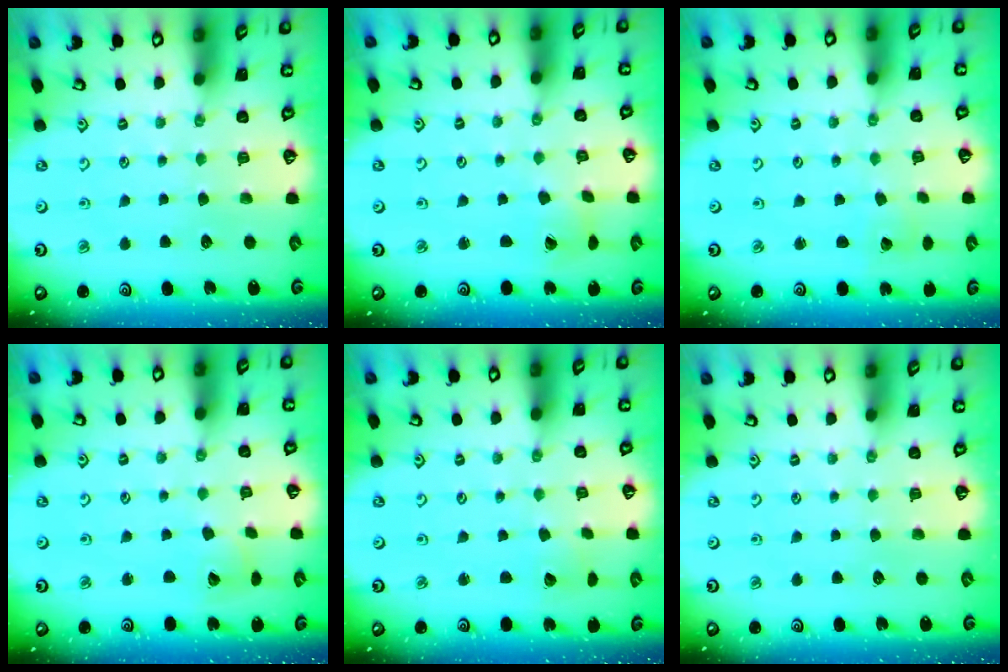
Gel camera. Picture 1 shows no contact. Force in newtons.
{"total": 1.8, "press": 1.8, "slide": 0.2}
{"total": 1.6, "press": 1.6, "slide": 0.2}
{"total": 5.5, "press": 5.5, "slide": 0.7}
{"total": 3.0, "press": 3.0, "slide": 0.3}
{"total": 0.0}